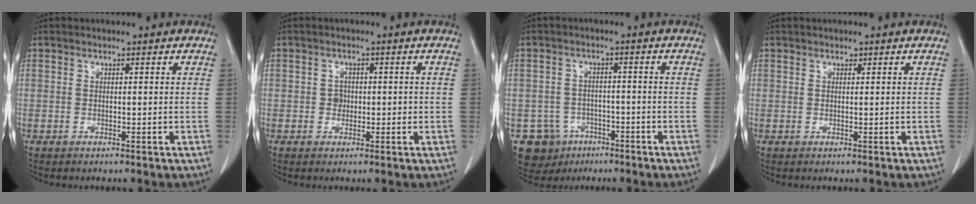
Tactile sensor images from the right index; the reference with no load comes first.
{"total": 2.6, "force": [-0.2, 2.2, 1.3], "torque": [-0.022, 0.011, 0.003]}
{"total": 8.8, "force": [-4.4, 7.5, 1.5], "torque": [-0.039, 0.010, -0.055]}
{"total": 0.8, "force": [0.3, 0.7, 0.4], "torque": [-0.012, 0.008, 0.009]}